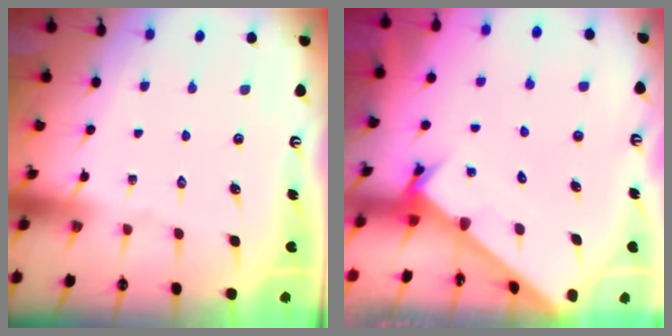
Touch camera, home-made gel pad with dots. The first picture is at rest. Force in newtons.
{"total": 2.4, "press": 2.4, "slide": 0.1}